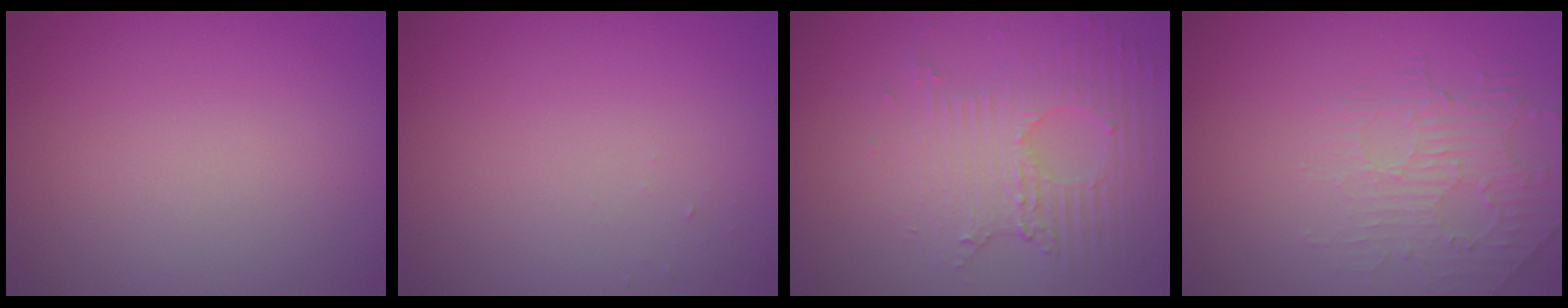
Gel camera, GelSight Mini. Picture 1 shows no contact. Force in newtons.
{"total": 0.6, "press": 0.6, "slide": 0.1}
{"total": 5.0, "press": 3.4, "slide": 3.6}
{"total": 2.1, "press": 1.2, "slide": 1.7}